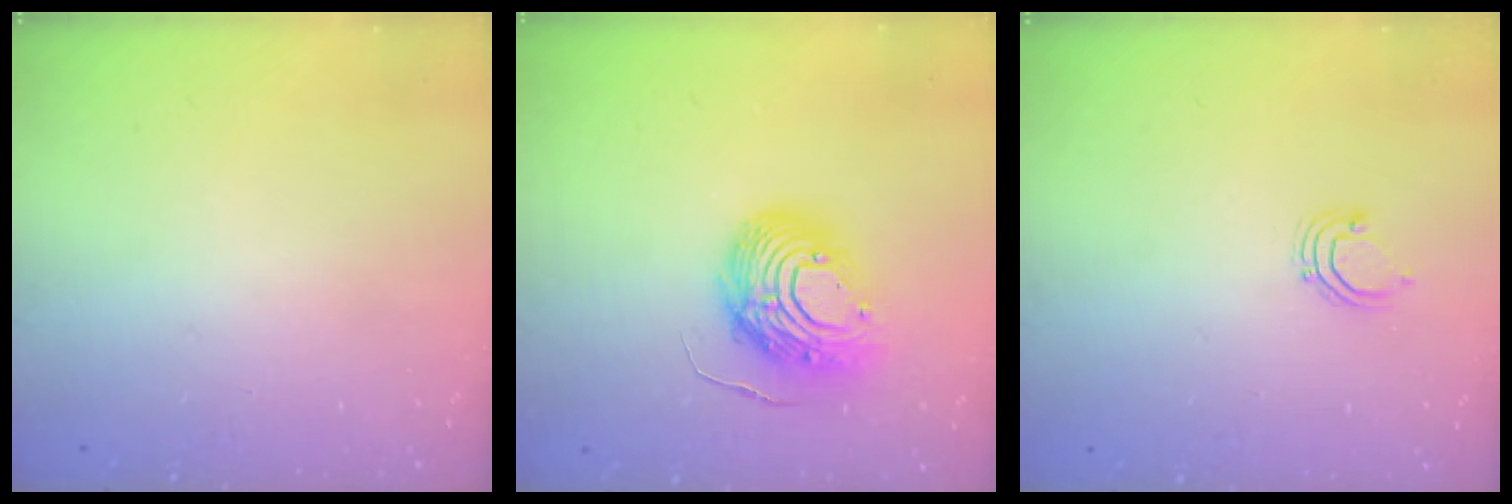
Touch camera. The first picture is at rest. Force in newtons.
{"total": 12.5, "press": 12.4, "slide": 0.9}
{"total": 3.4, "press": 3.3, "slide": 0.8}